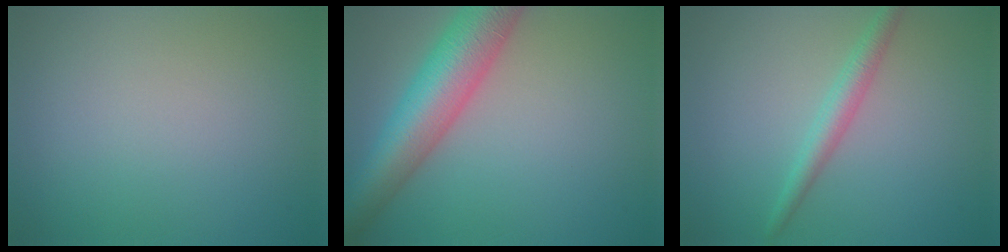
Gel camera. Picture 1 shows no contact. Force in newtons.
{"total": 8.5, "press": 8.4, "slide": 0.2}
{"total": 2.3, "press": 2.3, "slide": 0.0}